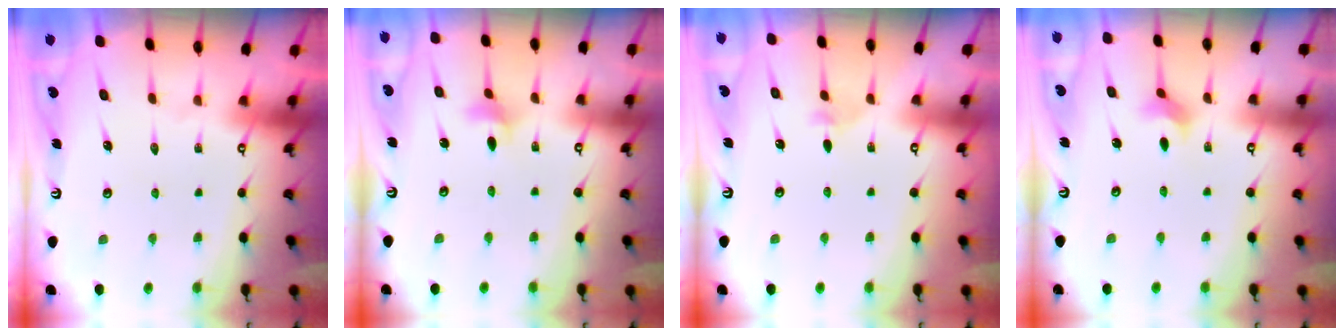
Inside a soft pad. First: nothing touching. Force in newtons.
{"total": 2.4, "press": 2.4, "slide": 0.4}
{"total": 2.7, "press": 2.6, "slide": 0.9}
{"total": 2.5, "press": 2.4, "slide": 0.5}